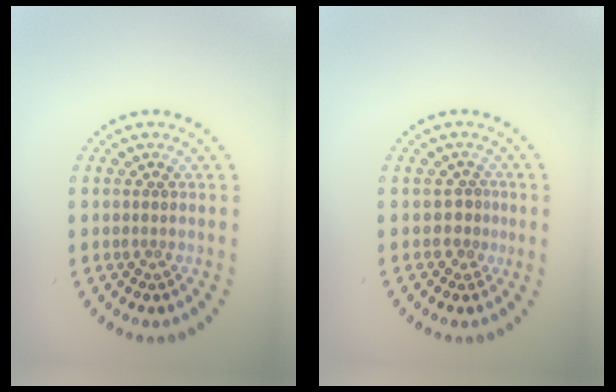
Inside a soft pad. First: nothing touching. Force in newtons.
{"total": 1.3, "press": 1.0, "slide": 0.9}